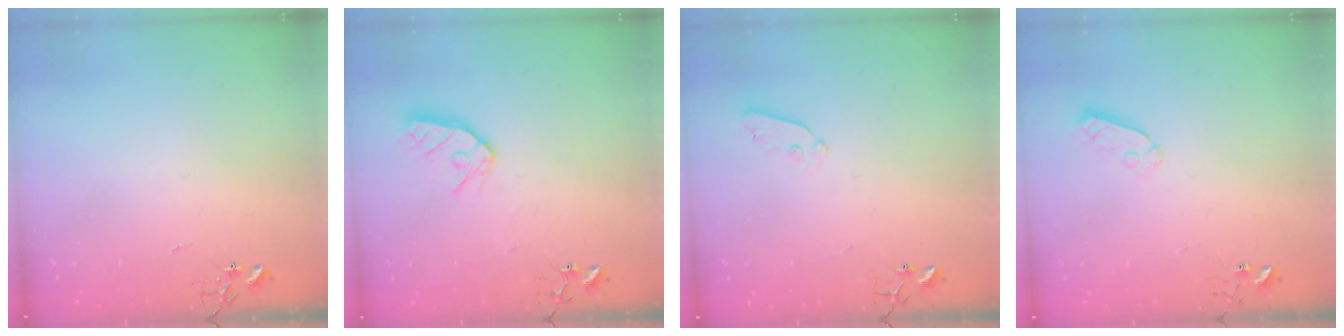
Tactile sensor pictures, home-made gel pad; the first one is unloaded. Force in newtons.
{"total": 10.7, "press": 10.6, "slide": 1.2}
{"total": 3.3, "press": 3.3, "slide": 0.4}
{"total": 4.1, "press": 4.1, "slide": 0.1}